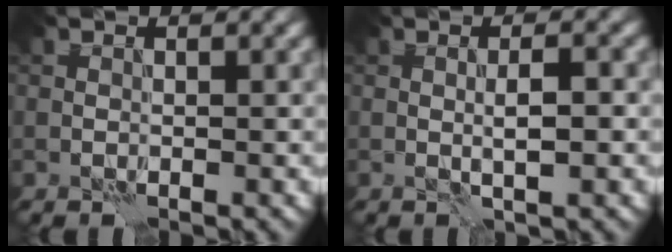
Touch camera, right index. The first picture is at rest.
{"total": 2.1, "force": [-0.3, 0.2, 2.1], "torque": [-0.037, 0.000, -0.006]}